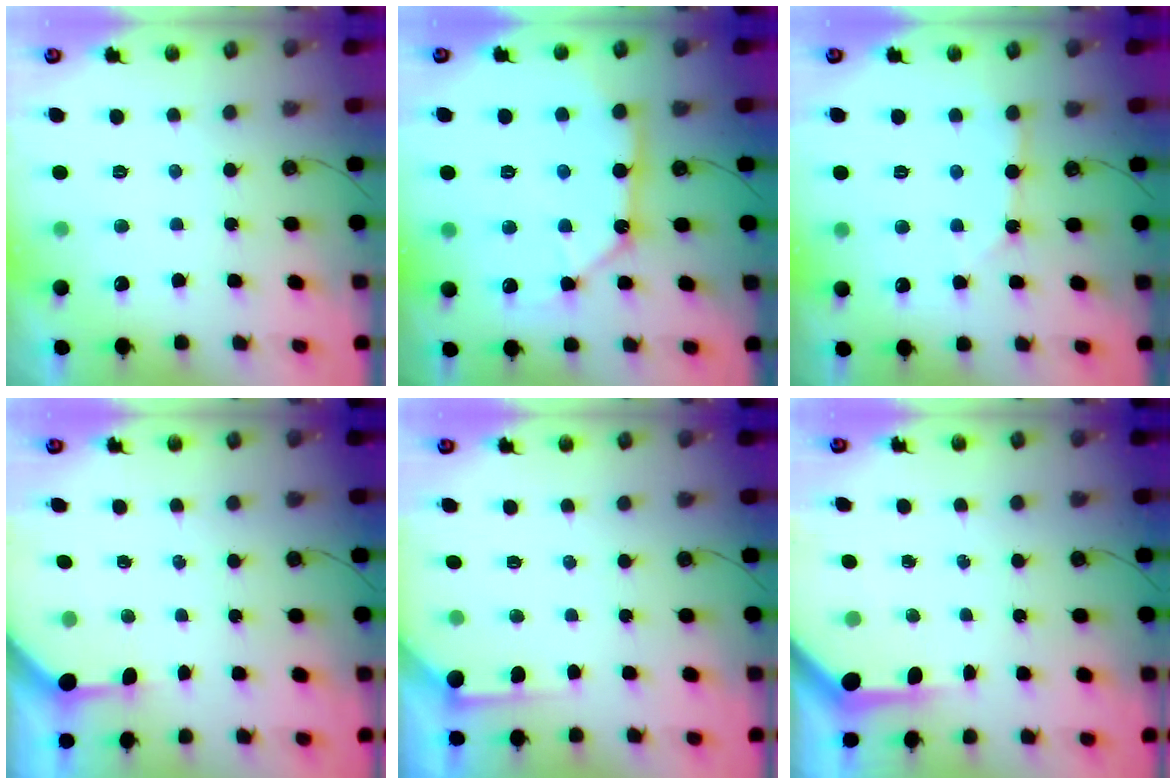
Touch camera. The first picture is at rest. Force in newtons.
{"total": 11.1, "press": 11.0, "slide": 1.4}
{"total": 2.9, "press": 2.8, "slide": 0.4}
{"total": 2.8, "press": 2.8, "slide": 0.2}
{"total": 2.9, "press": 2.8, "slide": 0.4}
{"total": 4.9, "press": 4.9, "slide": 0.4}